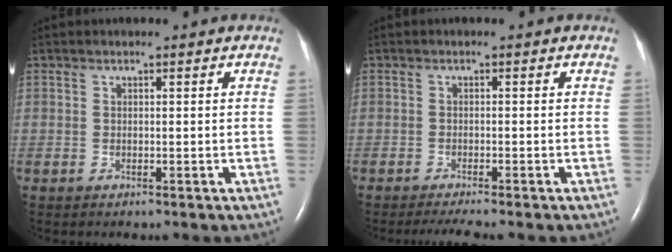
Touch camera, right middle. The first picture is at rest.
{"total": 3.3, "force": [-2.8, -0.4, 1.8], "torque": [-0.032, -0.009, -0.045]}